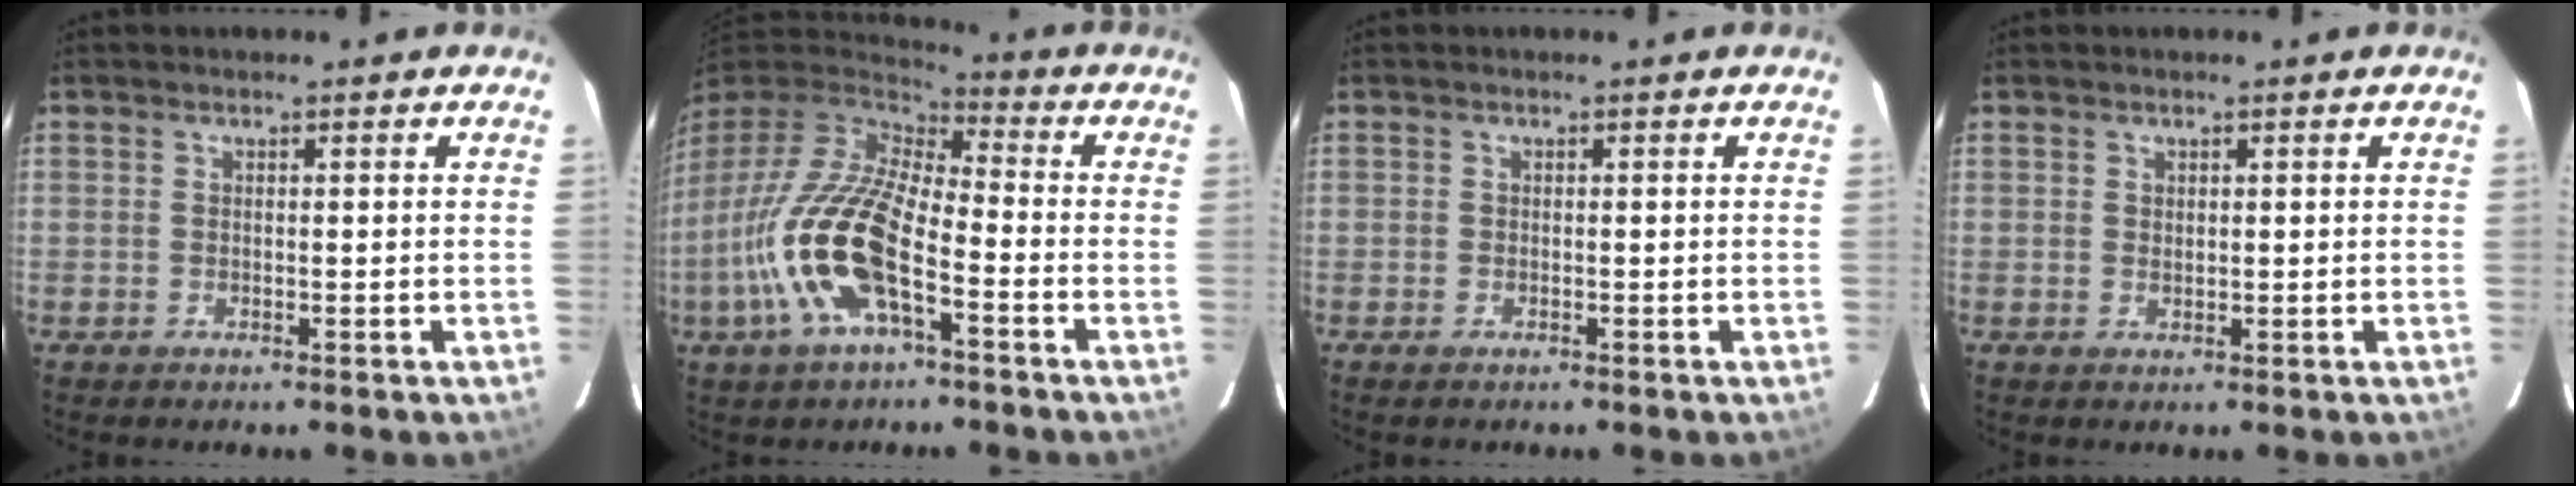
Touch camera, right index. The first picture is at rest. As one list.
[{"total": 18.7, "force": [-7.0, 6.9, 15.9], "torque": [-0.325, -0.024, -0.143]}, {"total": 0.6, "force": [-0.5, 0.3, 0.3], "torque": [-0.006, -0.003, -0.010]}, {"total": 0.8, "force": [0.4, 0.6, 0.3], "torque": [-0.005, 0.002, 0.008]}]